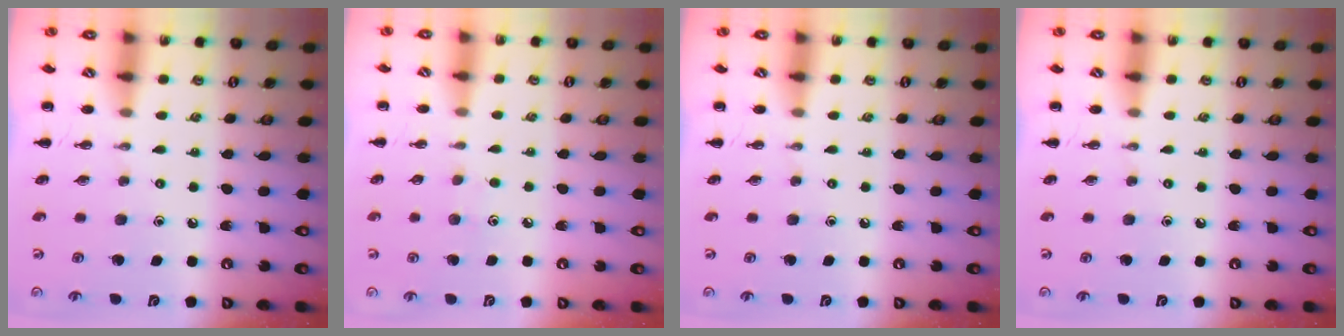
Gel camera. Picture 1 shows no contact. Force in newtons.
{"total": 3.5, "press": 3.4, "slide": 0.9}
{"total": 0.0}
{"total": 0.0}